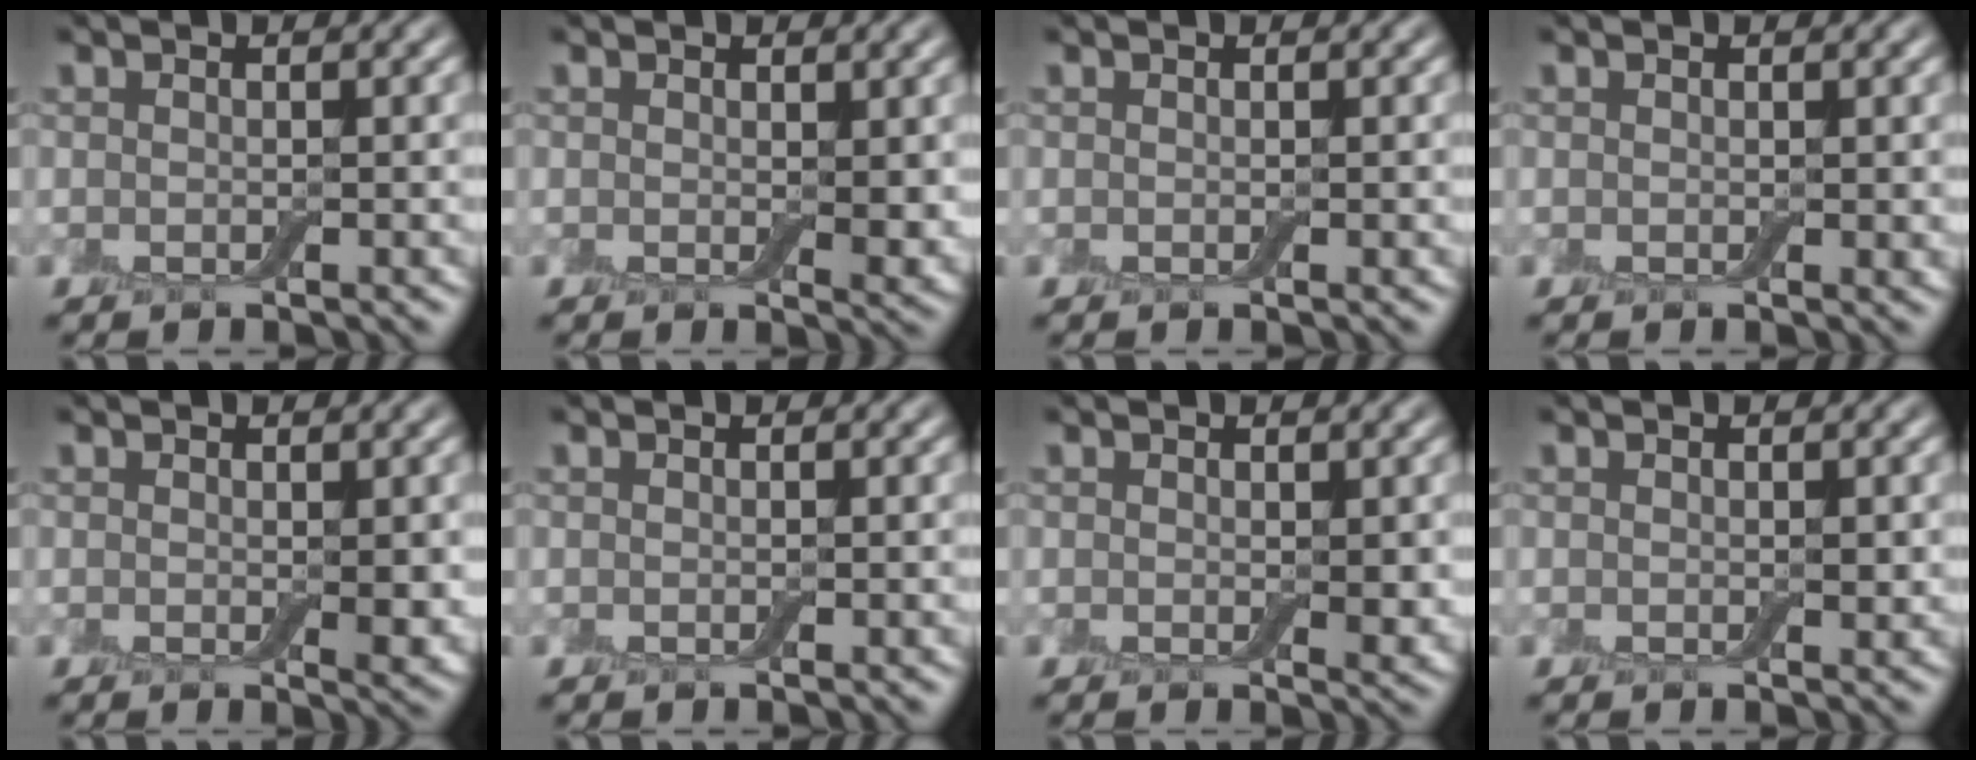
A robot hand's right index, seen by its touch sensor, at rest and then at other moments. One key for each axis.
{"total": 1.9, "fx": 0.4, "fy": 0.9, "fz": 1.7, "tx": -0.019, "ty": -0.007, "tz": 0.009}
{"total": 0.0}
{"total": 0.5, "fx": 0.2, "fy": 0.3, "fz": 0.3, "tx": -0.001, "ty": 0.001, "tz": 0.002}
{"total": 2.0, "fx": 0.1, "fy": 0.8, "fz": 1.8, "tx": -0.022, "ty": -0.007, "tz": 0.003}
{"total": 0.0}
{"total": 1.6, "fx": 0.2, "fy": 0.8, "fz": 1.4, "tx": -0.014, "ty": -0.005, "tz": 0.005}
{"total": 0.6, "fx": 0.1, "fy": 0.4, "fz": 0.5, "tx": -0.004, "ty": -0.001, "tz": 0.001}